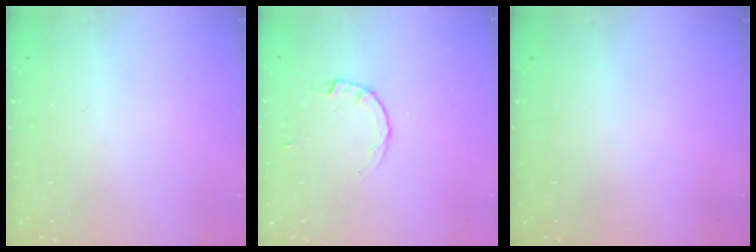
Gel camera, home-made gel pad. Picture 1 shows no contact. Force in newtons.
{"total": 2.2, "press": 2.1, "slide": 0.3}
{"total": 0.0}